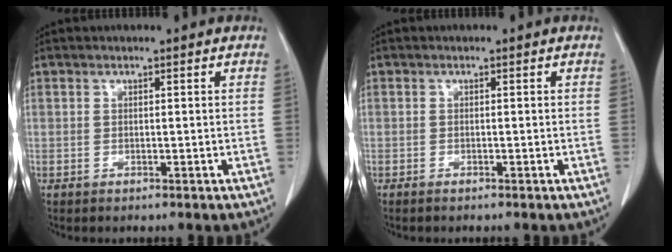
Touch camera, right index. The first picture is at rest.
{"total": 0.9, "force": [-0.8, 0.1, 0.5], "torque": [-0.011, -0.002, -0.009]}